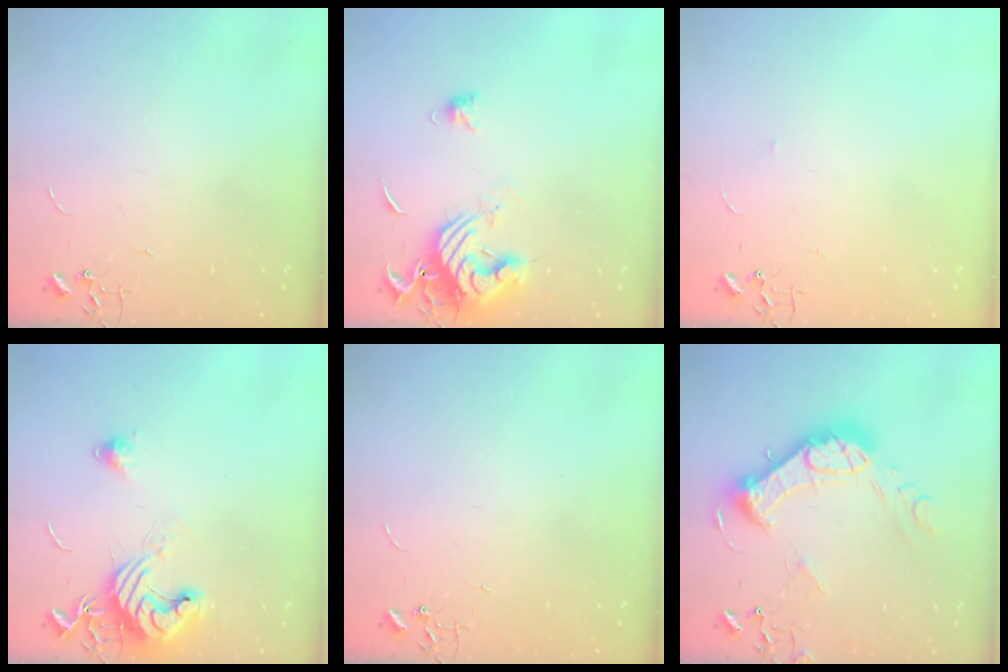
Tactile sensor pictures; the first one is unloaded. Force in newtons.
{"total": 12.5, "press": 12.5, "slide": 1.4}
{"total": 2.6, "press": 2.5, "slide": 0.4}
{"total": 12.8, "press": 12.7, "slide": 1.6}
{"total": 0.0}
{"total": 18.3, "press": 18.2, "slide": 1.4}